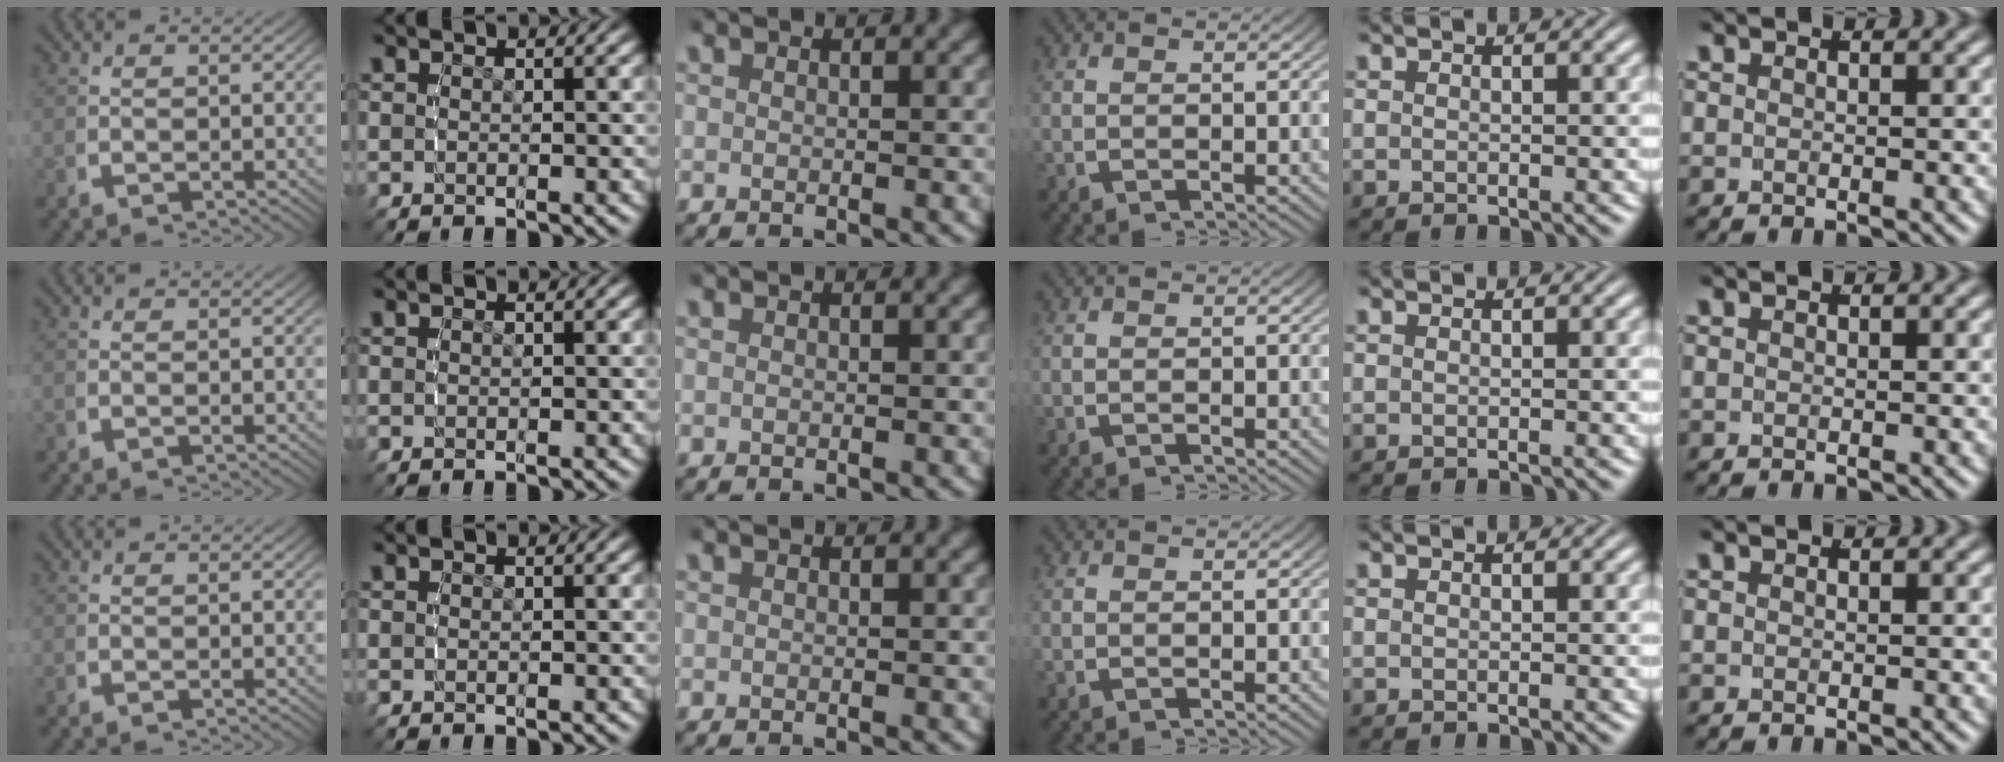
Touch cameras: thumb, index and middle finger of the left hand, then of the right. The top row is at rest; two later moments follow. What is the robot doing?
{"motion": "reach", "object": "jacket"}